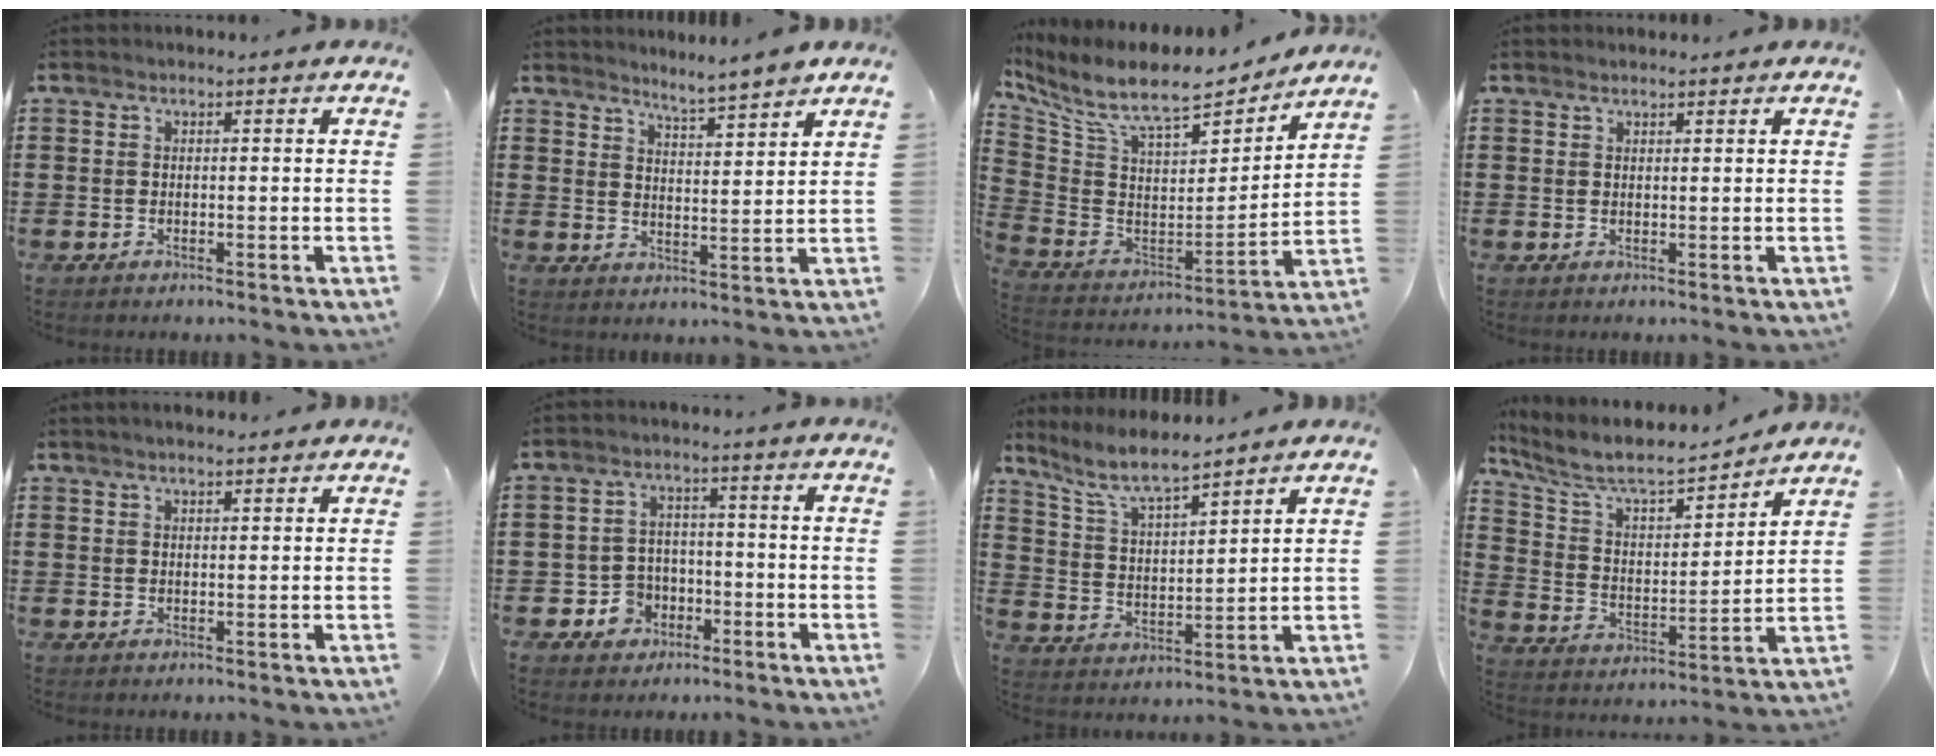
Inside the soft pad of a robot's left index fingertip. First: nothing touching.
{"total": 4.3, "force": [4.2, -0.8, 0.6], "torque": [-0.028, -0.024, 0.074]}
{"total": 10.9, "force": [9.1, 2.5, 5.4], "torque": [-0.146, -0.061, 0.159]}
{"total": 1.0, "force": [1.0, 0.1, 0.2], "torque": [-0.005, 0.000, 0.018]}
{"total": 1.7, "force": [1.5, 0.2, 0.7], "torque": [-0.015, 0.004, 0.028]}
{"total": 4.8, "force": [-2.1, 4.1, 1.4], "torque": [-0.041, 0.009, -0.041]}
{"total": 7.2, "force": [6.3, 0.9, 3.4], "torque": [-0.090, -0.027, 0.111]}
{"total": 7.5, "force": [6.6, 1.7, 3.1], "torque": [-0.091, -0.041, 0.109]}